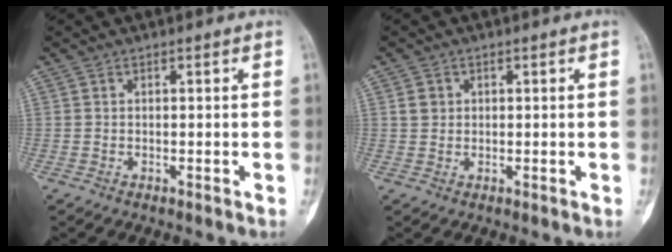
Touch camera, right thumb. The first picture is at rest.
{"total": 2.0, "force": [0.5, 1.8, 0.7], "torque": [-0.005, 0.000, 0.010]}